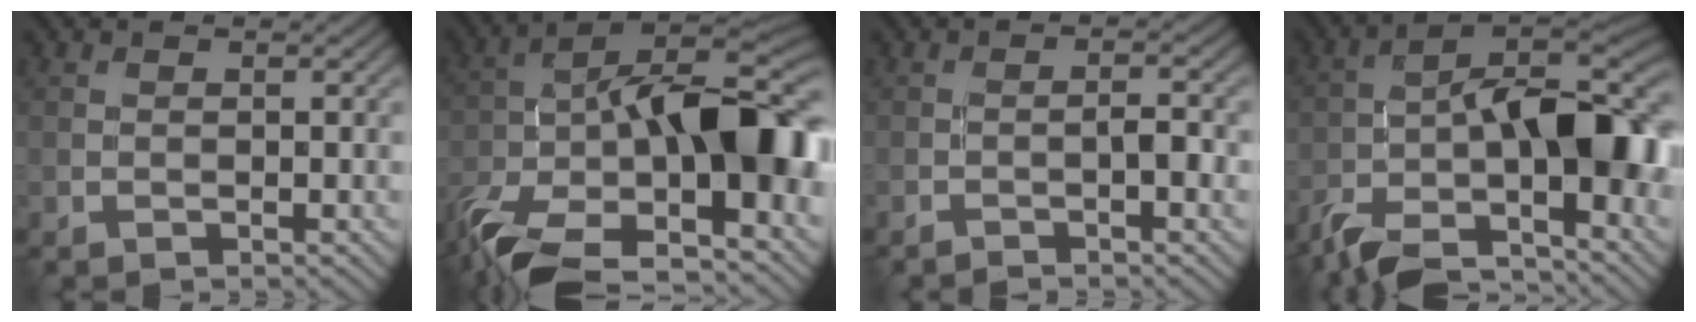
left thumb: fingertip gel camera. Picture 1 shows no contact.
{"total": 18.2, "force": [-7.0, 7.7, 14.9], "torque": [-0.276, -0.015, -0.130]}
{"total": 2.4, "force": [-1.3, 0.3, 1.9], "torque": [-0.033, 0.009, -0.029]}
{"total": 15.2, "force": [-7.5, 5.2, 12.1], "torque": [-0.198, -0.014, -0.142]}